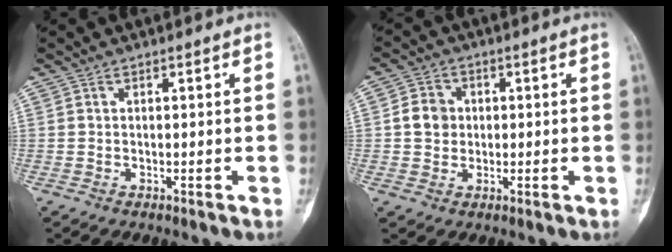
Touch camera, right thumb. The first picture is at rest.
{"total": 5.3, "force": [0.4, 4.7, 2.4], "torque": [-0.024, 0.006, 0.002]}